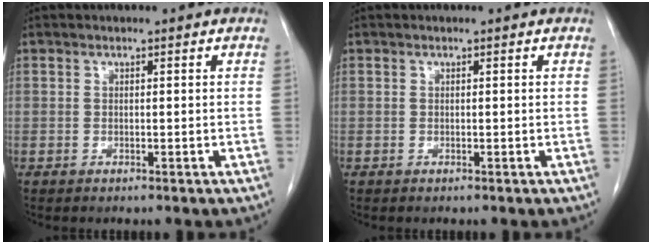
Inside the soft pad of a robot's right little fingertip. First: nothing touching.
{"total": 0.0}